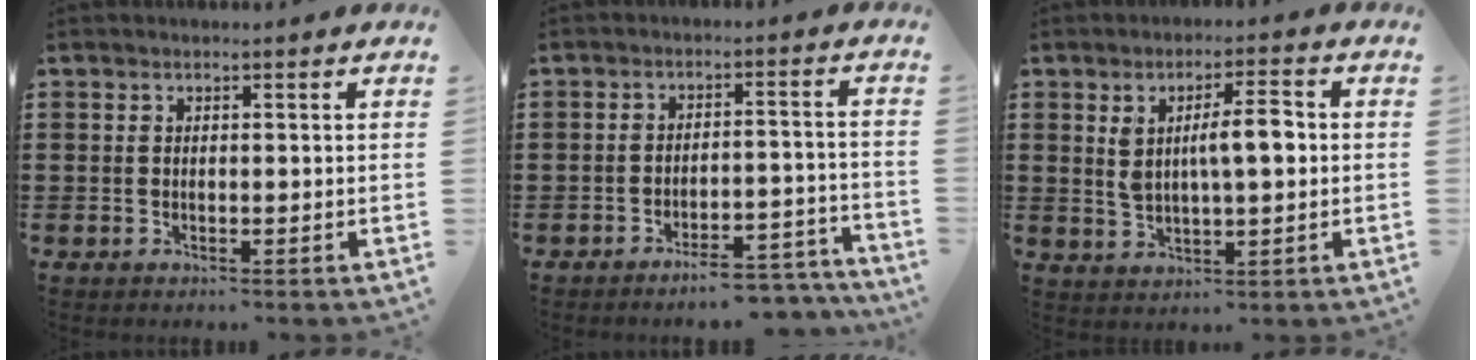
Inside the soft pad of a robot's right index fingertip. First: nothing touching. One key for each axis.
{"total": 5.5, "fx": -5.2, "fy": 0.8, "fz": 1.7, "tx": -0.023, "ty": 0.011, "tz": -0.099}
{"total": 6.9, "fx": 0.9, "fy": 2.3, "fz": 6.4, "tx": -0.114, "ty": 0.004, "tz": 0.011}